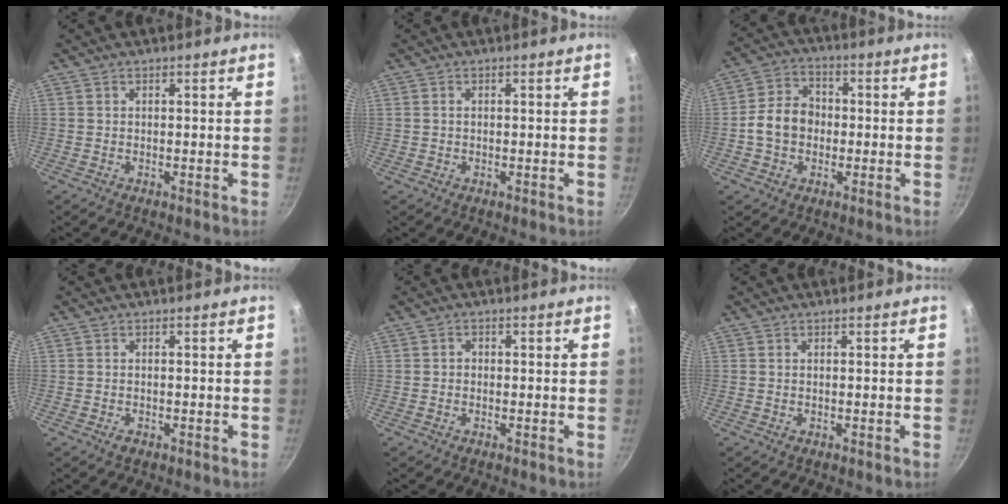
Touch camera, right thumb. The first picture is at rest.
{"total": 0.6, "force": [0.0, 0.5, 0.4], "torque": [-0.006, 0.004, 0.000]}
{"total": 8.7, "force": [-1.0, 6.9, 5.1], "torque": [-0.062, 0.025, -0.031]}
{"total": 1.2, "force": [-0.6, 0.8, 0.7], "torque": [-0.012, 0.000, -0.010]}
{"total": 1.1, "force": [-0.3, 0.9, 0.4], "torque": [-0.007, 0.005, -0.006]}
{"total": 0.0}